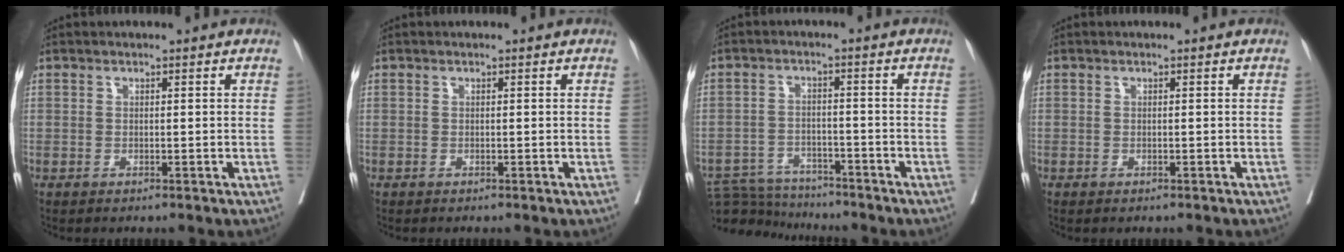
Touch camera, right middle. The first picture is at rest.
{"total": 0.0}
{"total": 7.5, "force": [-7.4, 1.2, 0.0], "torque": [-0.003, 0.002, -0.131]}
{"total": 0.6, "force": [-0.5, 0.2, 0.2], "torque": [-0.007, -0.002, -0.009]}